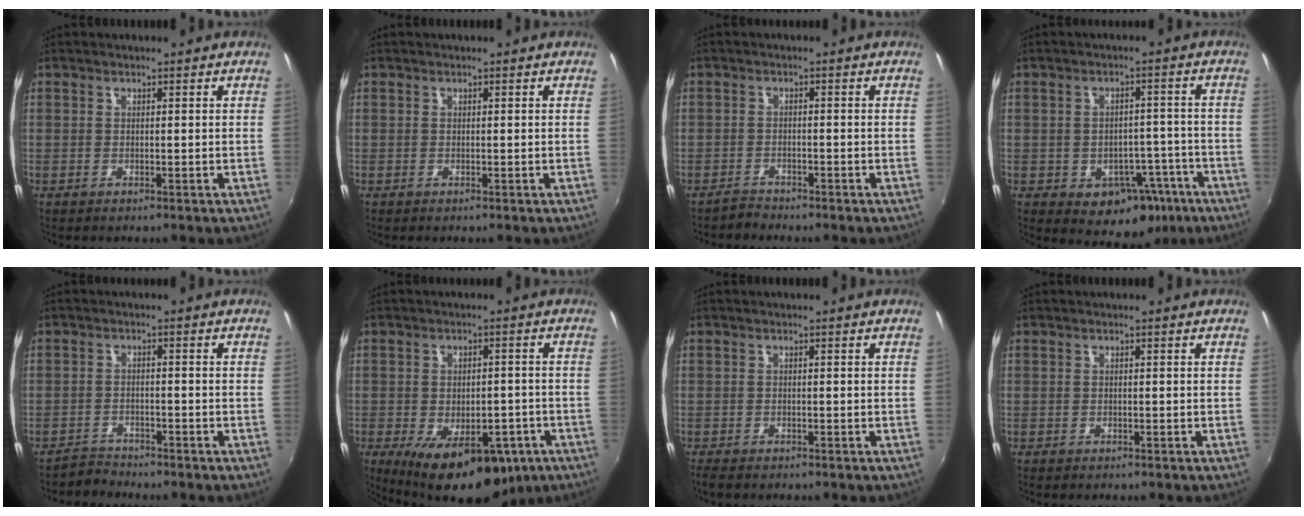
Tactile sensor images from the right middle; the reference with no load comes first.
{"total": 0.0}
{"total": 2.0, "force": [-1.9, 0.6, -0.2], "torque": [-0.003, 0.002, -0.037]}
{"total": 10.7, "force": [-5.1, 7.8, 5.2], "torque": [-0.080, 0.023, -0.041]}
{"total": 3.0, "force": [-2.8, 0.8, -0.3], "torque": [-0.004, 0.003, -0.055]}
{"total": 16.4, "force": [-8.6, 8.6, 11.0], "torque": [-0.185, -0.028, -0.107]}
{"total": 2.7, "force": [-2.4, 0.8, 1.2], "torque": [-0.024, -0.019, -0.039]}
{"total": 0.5, "force": [-0.4, 0.4, 0.1], "torque": [-0.003, -0.002, -0.007]}